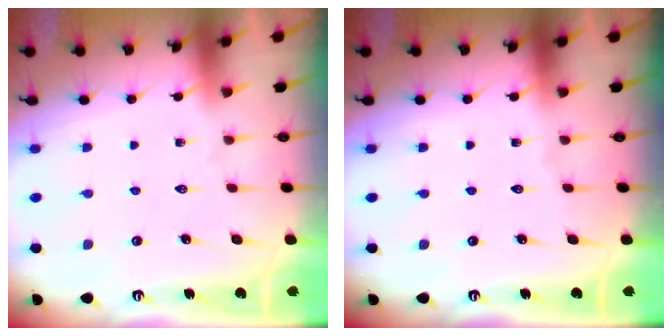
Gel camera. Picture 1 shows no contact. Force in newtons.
{"total": 0.0}